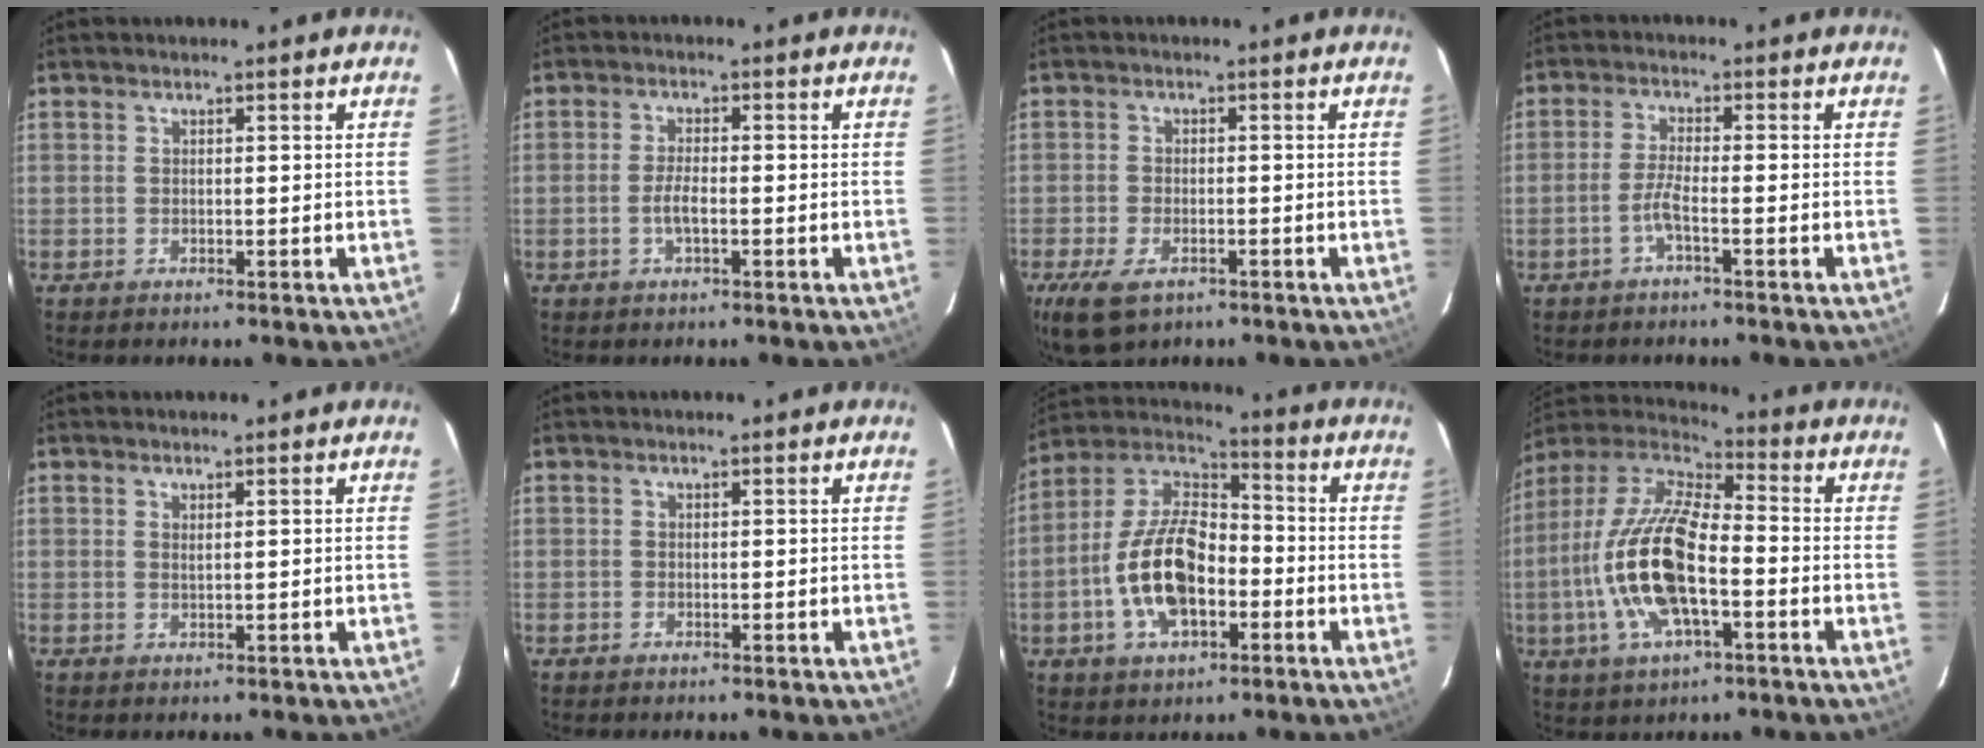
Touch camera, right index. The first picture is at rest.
{"total": 2.8, "force": [-1.0, 0.7, 2.5], "torque": [-0.054, -0.001, -0.019]}
{"total": 8.0, "force": [-4.6, 4.2, 5.0], "torque": [-0.126, -0.025, -0.082]}
{"total": 3.0, "force": [-1.6, 0.0, 2.5], "torque": [-0.060, 0.003, -0.035]}
{"total": 0.6, "force": [0.4, 0.0, 0.5], "torque": [-0.009, 0.001, 0.008]}
{"total": 0.0}
{"total": 15.8, "force": [-4.4, 8.5, 12.6], "torque": [-0.255, 0.016, -0.078]}
{"total": 18.9, "force": [-4.3, 7.3, 16.9], "torque": [-0.347, -0.003, -0.089]}